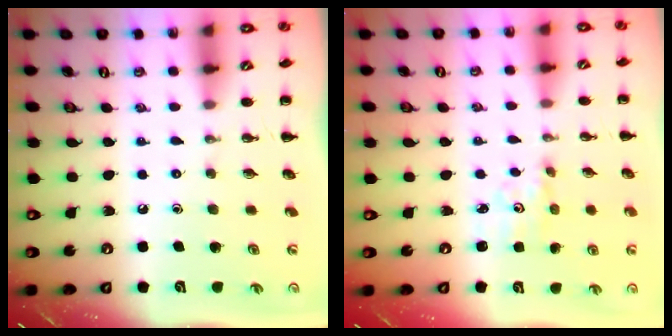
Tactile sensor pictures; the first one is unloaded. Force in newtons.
{"total": 1.9, "press": 1.8, "slide": 0.6}